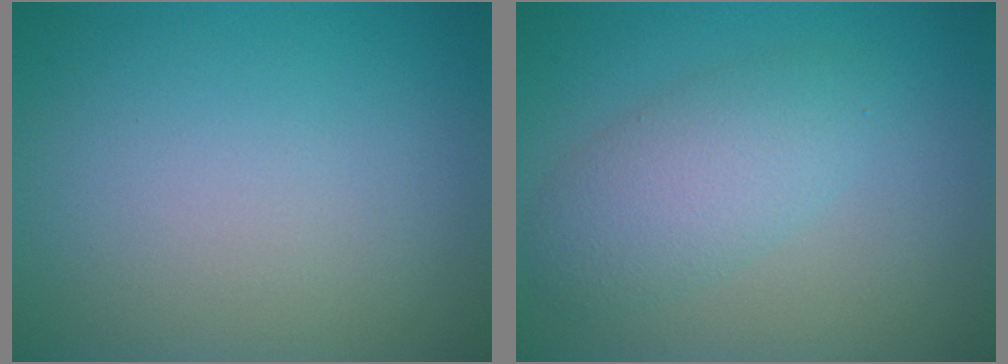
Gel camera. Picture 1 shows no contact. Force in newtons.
{"total": 3.9, "press": 3.9, "slide": 0.1}